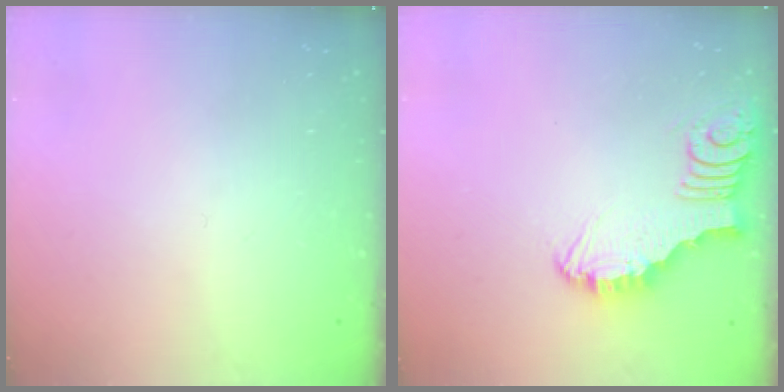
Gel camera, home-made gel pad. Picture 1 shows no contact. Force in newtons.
{"total": 3.6, "press": 3.6, "slide": 0.3}